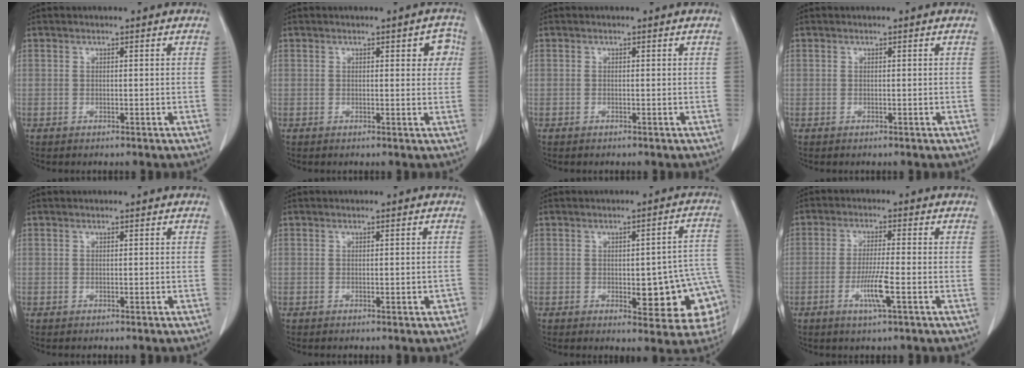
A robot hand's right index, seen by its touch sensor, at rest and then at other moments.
{"total": 3.3, "force": [1.0, 1.3, 2.8], "torque": [-0.020, 0.007, 0.007]}
{"total": 0.0}
{"total": 0.0}
{"total": 0.0}
{"total": 1.6, "force": [-0.5, 0.6, 1.4], "torque": [-0.017, 0.005, -0.002]}
{"total": 14.0, "force": [-2.7, 4.2, 13.1], "torque": [-0.095, 0.022, -0.019]}
{"total": 5.6, "force": [-2.1, -0.1, 5.2], "torque": [-0.100, -0.011, -0.039]}